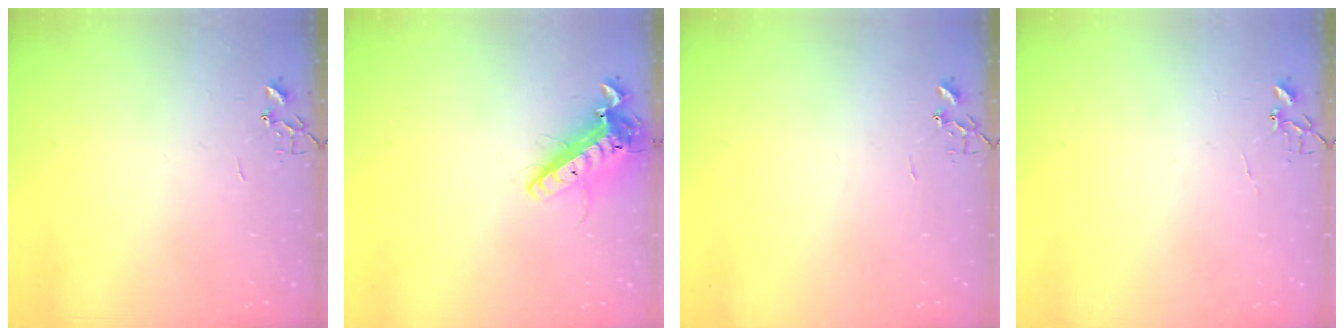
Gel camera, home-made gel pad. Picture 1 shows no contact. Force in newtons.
{"total": 14.7, "press": 14.4, "slide": 2.9}
{"total": 0.0}
{"total": 4.3, "press": 4.3, "slide": 0.3}